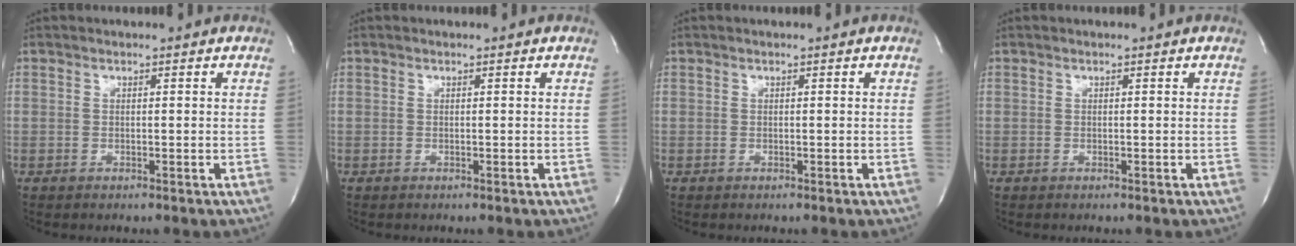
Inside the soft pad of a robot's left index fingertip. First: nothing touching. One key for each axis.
{"total": 0.0}
{"total": 0.0}
{"total": 0.0}